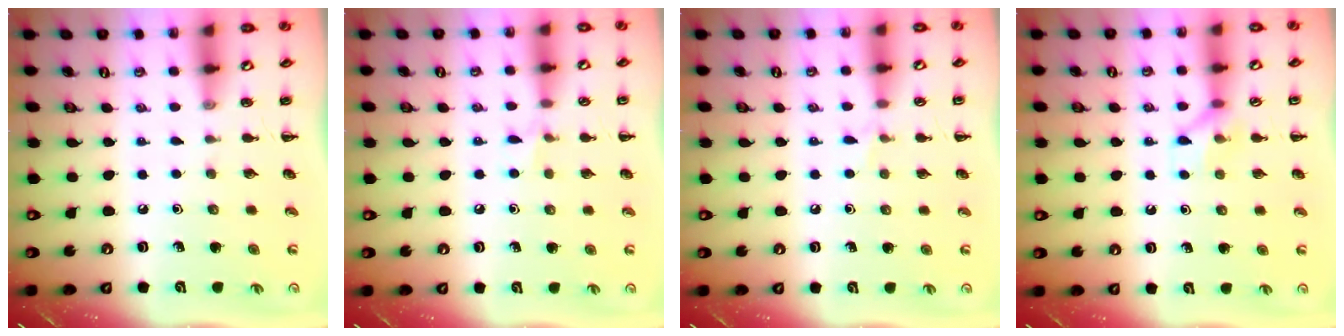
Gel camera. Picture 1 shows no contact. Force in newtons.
{"total": 3.6, "press": 3.5, "slide": 1.1}
{"total": 3.7, "press": 3.6, "slide": 1.1}
{"total": 7.4, "press": 7.4, "slide": 0.3}